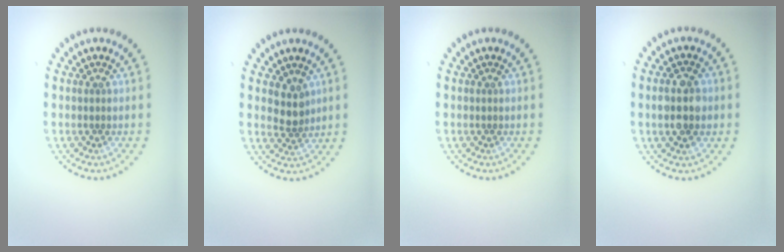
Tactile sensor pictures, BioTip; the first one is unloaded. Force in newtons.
{"total": 2.2, "press": 1.7, "slide": 1.3}
{"total": 0.0}
{"total": 4.0, "press": 3.9, "slide": 0.2}